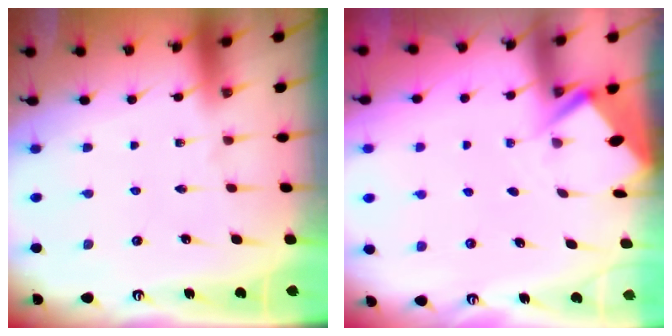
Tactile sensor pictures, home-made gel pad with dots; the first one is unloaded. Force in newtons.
{"total": 2.9, "press": 2.8, "slide": 0.4}